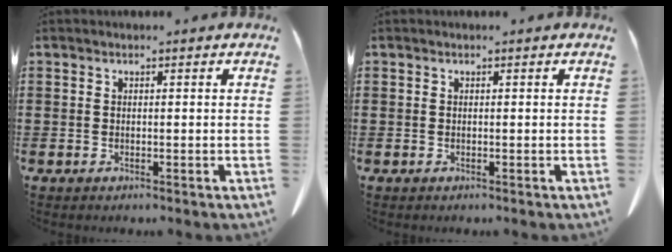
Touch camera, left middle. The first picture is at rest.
{"total": 0.0}